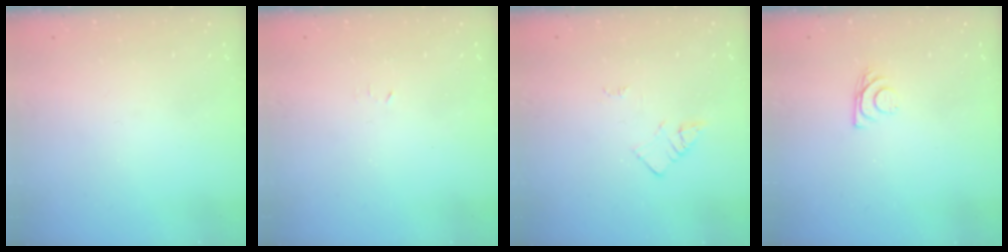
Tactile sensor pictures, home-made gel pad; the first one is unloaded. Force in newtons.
{"total": 2.4, "press": 2.4, "slide": 0.4}
{"total": 2.1, "press": 2.1, "slide": 0.3}
{"total": 7.2, "press": 7.2, "slide": 0.6}